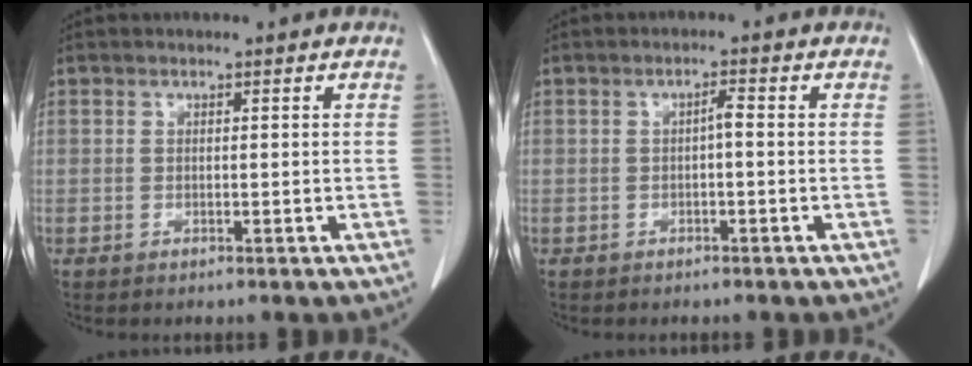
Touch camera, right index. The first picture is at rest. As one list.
[{"total": 1.5, "force": [-0.2, 0.2, 1.4], "torque": [-0.023, 0.004, -0.004]}]